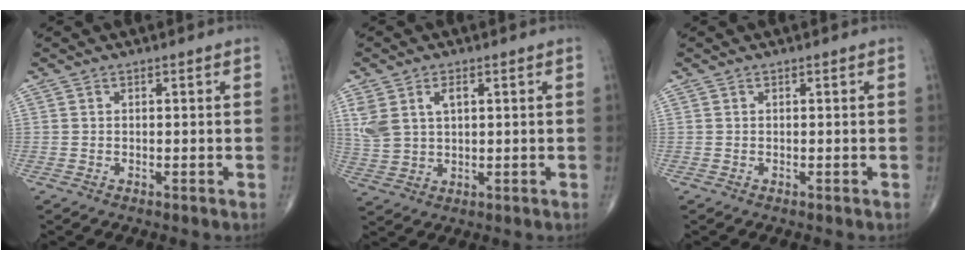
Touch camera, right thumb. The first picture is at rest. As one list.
[{"total": 7.1, "force": [2.3, 4.3, 5.1], "torque": [-0.111, 0.004, 0.055]}, {"total": 0.0}]